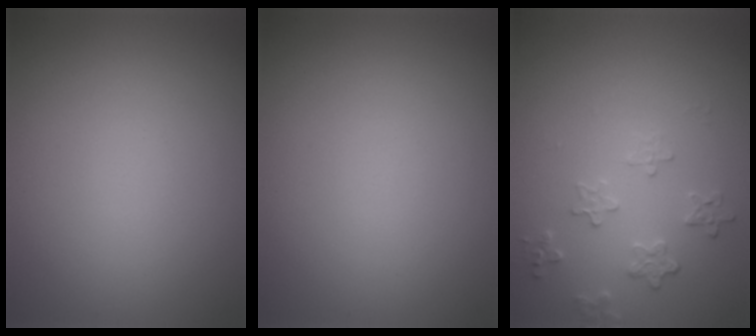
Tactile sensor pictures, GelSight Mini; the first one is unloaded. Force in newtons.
{"total": 0.0}
{"total": 1.9, "press": 1.3, "slide": 1.4}